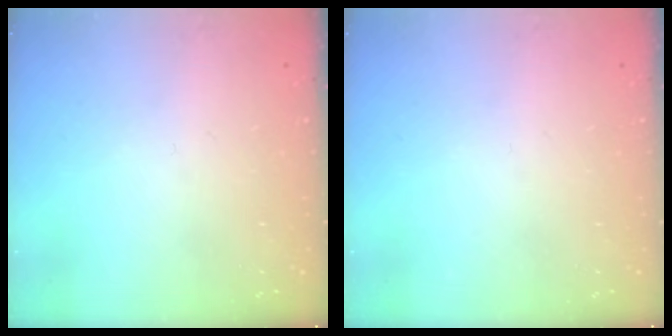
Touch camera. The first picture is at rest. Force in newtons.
{"total": 0.0}